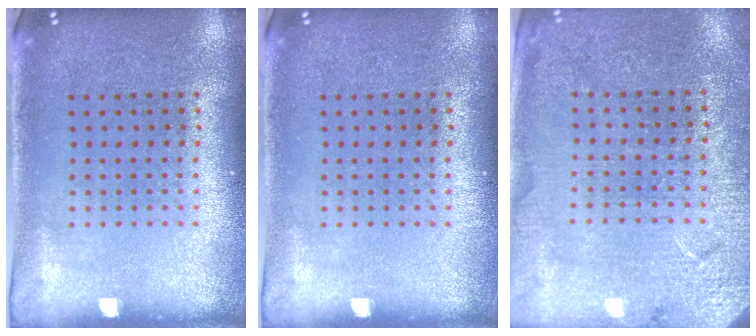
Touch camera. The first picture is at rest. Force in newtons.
{"total": 0.0}
{"total": 2.9, "press": 2.9, "slide": 0.3}